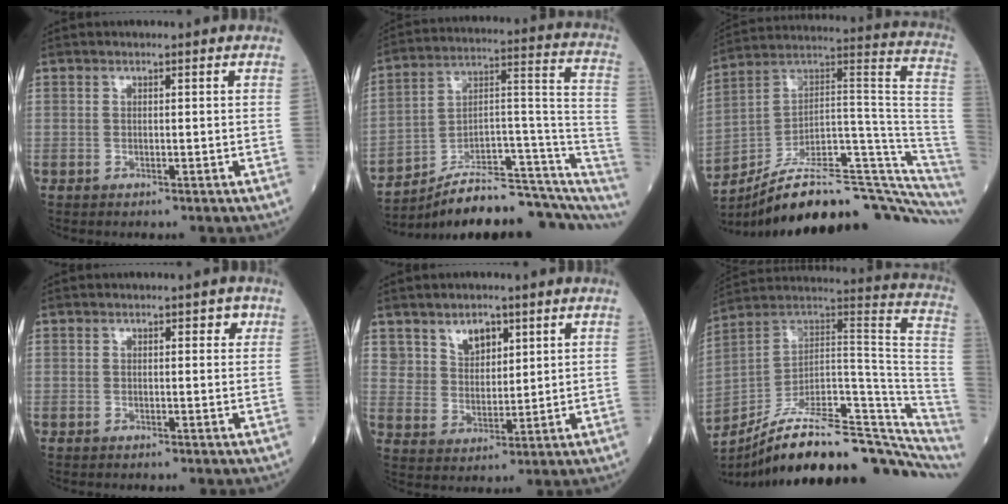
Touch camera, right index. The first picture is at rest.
{"total": 20.4, "force": [-15.9, 5.2, 11.7], "torque": [-0.117, 0.068, -0.233]}
{"total": 24.5, "force": [-17.7, 3.1, 16.6], "torque": [-0.162, 0.065, -0.270]}
{"total": 1.3, "force": [0.6, 0.8, 0.9], "torque": [-0.003, 0.004, 0.003]}
{"total": 6.0, "force": [3.9, 3.7, 2.7], "torque": [-0.048, 0.006, 0.082]}
{"total": 25.8, "force": [-17.7, 7.0, 17.5], "torque": [-0.189, 0.055, -0.264]}